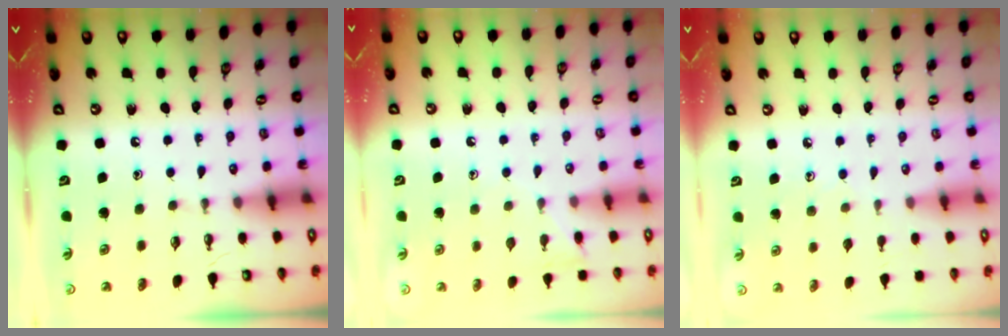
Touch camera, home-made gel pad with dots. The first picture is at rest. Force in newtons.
{"total": 5.6, "press": 5.6, "slide": 0.6}
{"total": 4.7, "press": 4.7, "slide": 0.5}